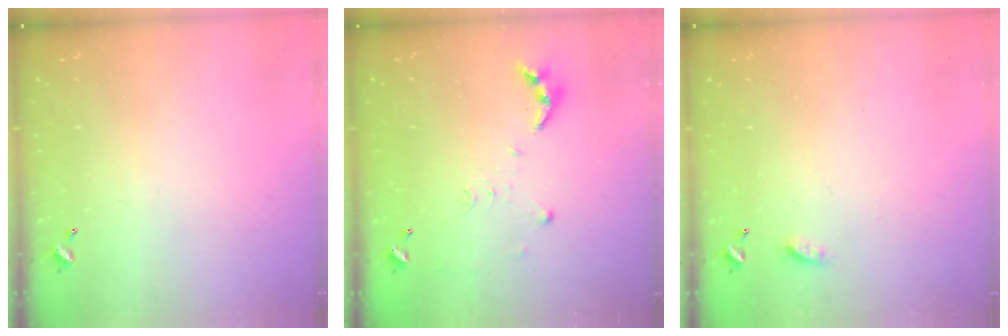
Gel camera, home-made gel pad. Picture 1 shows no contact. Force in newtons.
{"total": 7.0, "press": 7.0, "slide": 0.5}
{"total": 3.1, "press": 3.0, "slide": 0.4}